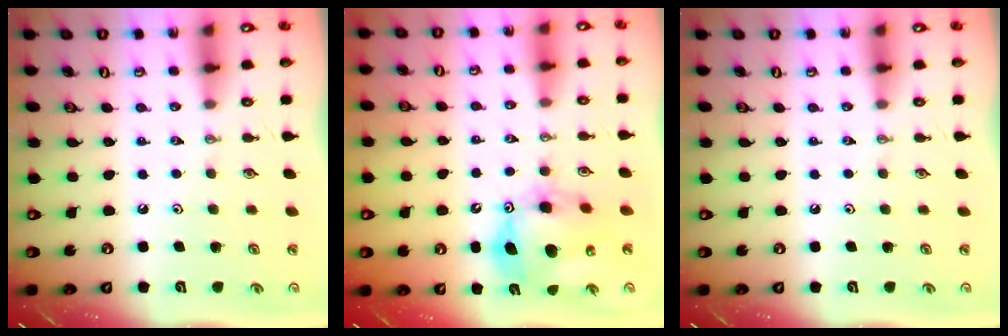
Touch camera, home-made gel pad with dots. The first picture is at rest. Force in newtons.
{"total": 13.9, "press": 13.8, "slide": 1.6}
{"total": 0.0}